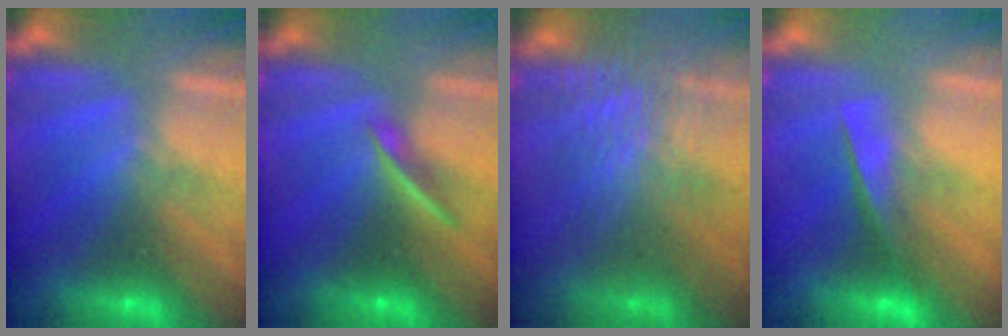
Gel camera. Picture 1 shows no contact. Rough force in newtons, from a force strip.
{"total": 2.3}
{"total": 3.2}
{"total": 4.5}